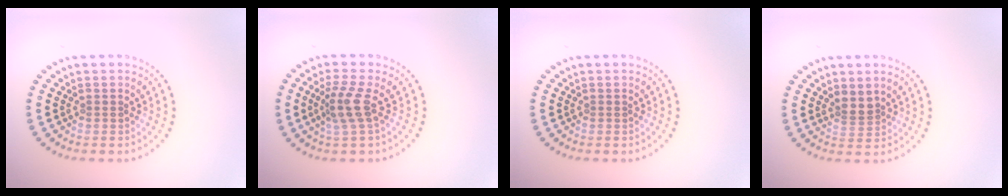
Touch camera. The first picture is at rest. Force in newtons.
{"total": 2.8, "press": 2.2, "slide": 1.8}
{"total": 0.0}
{"total": 1.8, "press": 1.2, "slide": 1.3}